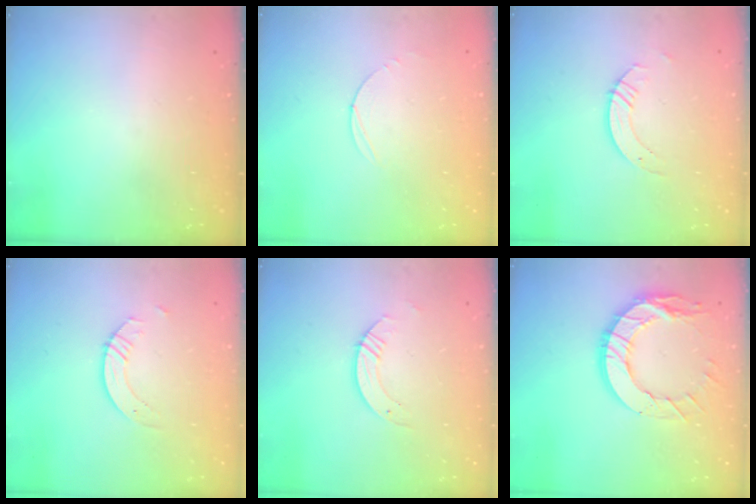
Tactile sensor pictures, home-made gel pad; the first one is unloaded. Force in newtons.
{"total": 3.0, "press": 3.0, "slide": 0.3}
{"total": 3.7, "press": 3.6, "slide": 0.4}
{"total": 3.8, "press": 3.8, "slide": 0.3}
{"total": 3.8, "press": 3.8, "slide": 0.1}
{"total": 14.5, "press": 14.4, "slide": 1.2}